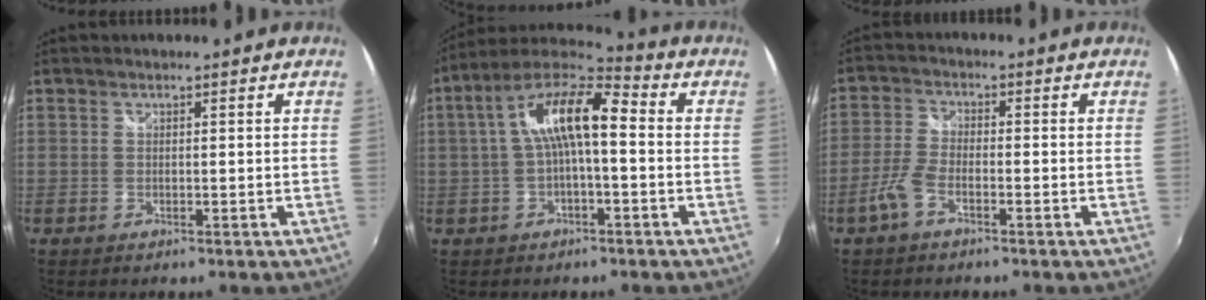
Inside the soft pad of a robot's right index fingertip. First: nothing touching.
{"total": 12.2, "force": [0.3, 3.7, 11.6], "torque": [-0.222, 0.027, 0.001]}
{"total": 4.8, "force": [-2.8, 1.8, 3.5], "torque": [-0.087, 0.003, -0.058]}